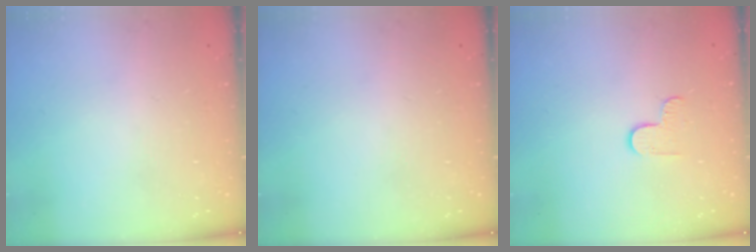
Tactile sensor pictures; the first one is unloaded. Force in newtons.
{"total": 0.0}
{"total": 4.7, "press": 4.7, "slide": 0.4}